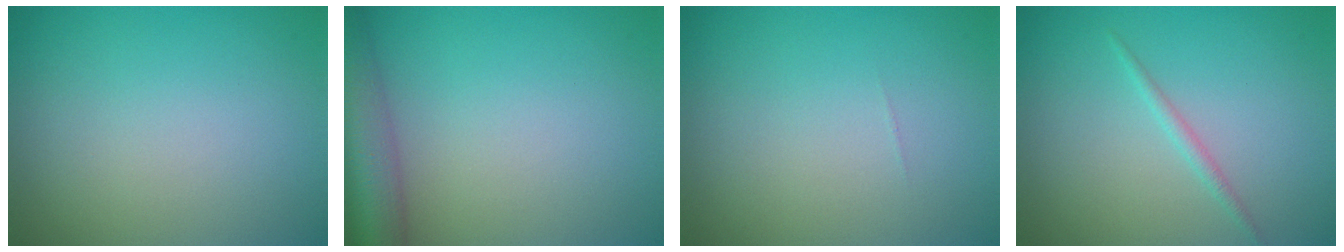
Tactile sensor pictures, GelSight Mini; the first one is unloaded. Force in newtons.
{"total": 7.2, "press": 7.2, "slide": 0.4}
{"total": 0.0}
{"total": 1.0, "press": 1.0, "slide": 0.0}